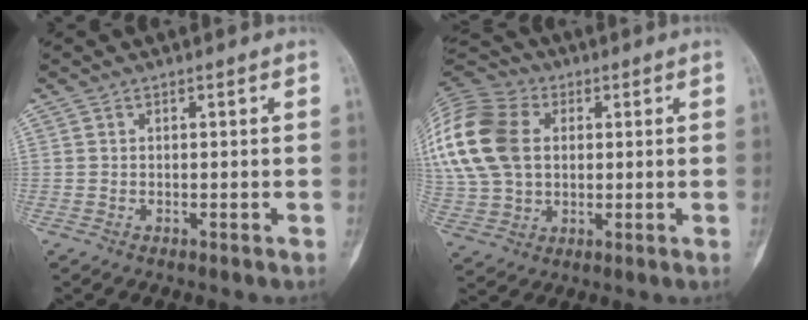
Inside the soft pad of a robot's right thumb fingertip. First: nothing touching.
{"total": 22.9, "force": [4.6, 16.5, 15.2], "torque": [-0.348, 0.029, 0.090]}